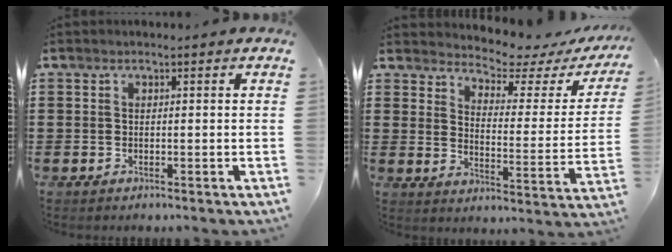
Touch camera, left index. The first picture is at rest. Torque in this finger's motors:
{"motor_torque": [2.14, 0.00, 0.30, 0.03]}